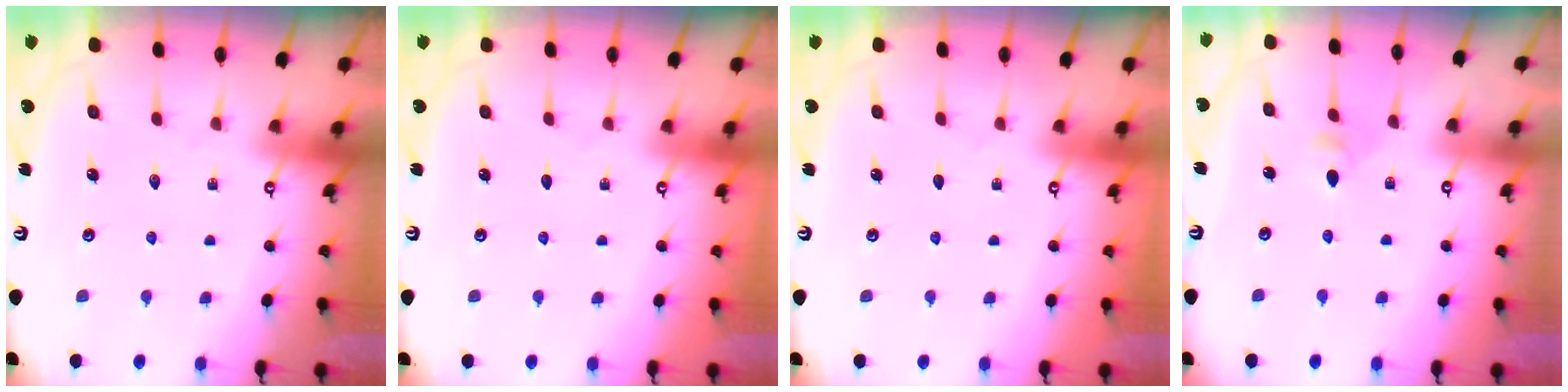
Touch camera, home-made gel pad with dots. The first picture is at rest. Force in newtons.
{"total": 0.0}
{"total": 0.0}
{"total": 3.8, "press": 3.7, "slide": 0.8}